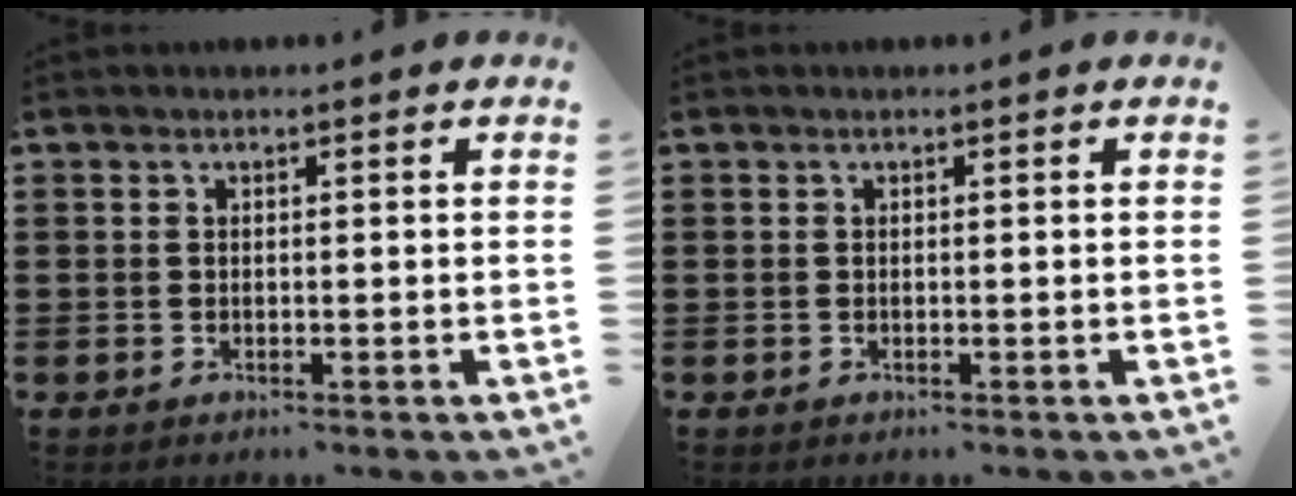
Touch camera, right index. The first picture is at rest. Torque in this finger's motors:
{"motor_torque": [-0.08, 0.02, 0.00, 0.00]}